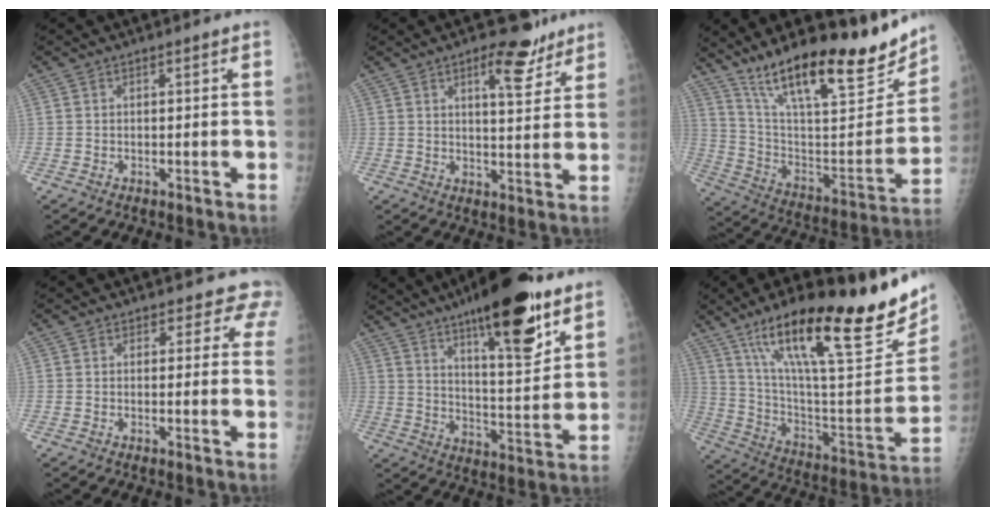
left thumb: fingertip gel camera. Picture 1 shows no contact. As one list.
[{"total": 9.1, "force": [5.6, 3.4, 6.3], "torque": [-0.069, -0.030, 0.079]}, {"total": 28.4, "force": [19.7, 7.6, 19.0], "torque": [-0.268, -0.070, 0.322]}, {"total": 5.3, "force": [4.7, 2.5, -0.3], "torque": [0.049, -0.022, 0.026]}, {"total": 21.6, "force": [13.4, 5.8, 15.9], "torque": [-0.215, -0.066, 0.210]}, {"total": 32.8, "force": [19.7, 7.3, 25.1], "torque": [-0.360, -0.044, 0.331]}]